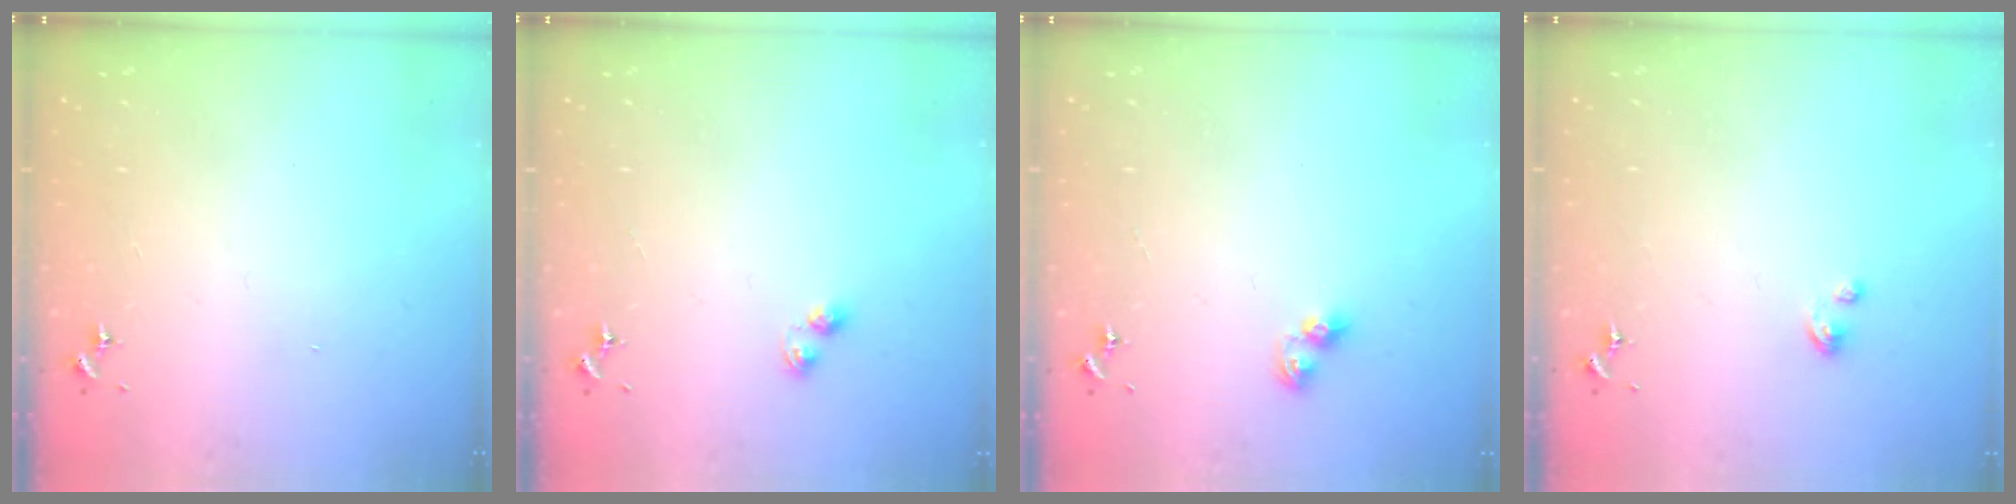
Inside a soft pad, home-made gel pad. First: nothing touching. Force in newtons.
{"total": 2.9, "press": 2.8, "slide": 0.5}
{"total": 5.7, "press": 5.7, "slide": 0.5}
{"total": 4.1, "press": 4.1, "slide": 0.2}